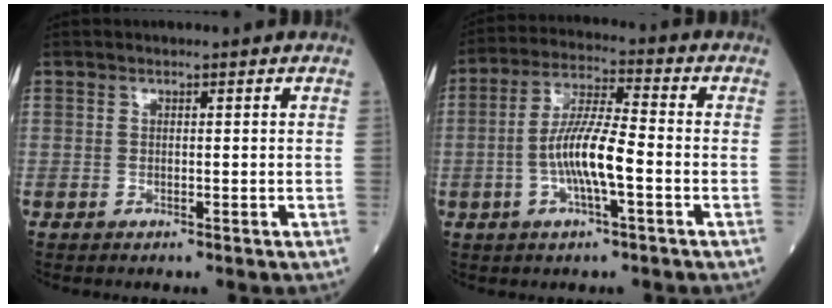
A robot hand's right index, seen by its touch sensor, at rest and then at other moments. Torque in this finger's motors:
{"motor_torque": [1.43, -0.52, 0.73, 0.19]}